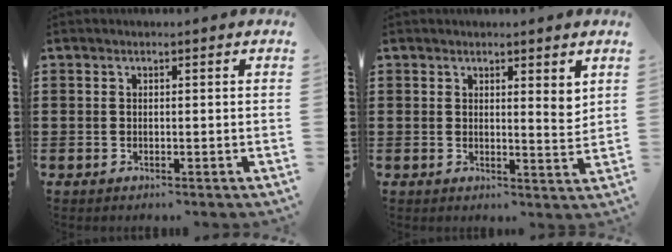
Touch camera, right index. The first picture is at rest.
{"total": 2.6, "force": [1.9, 0.6, 1.6], "torque": [-0.028, 0.000, 0.033]}